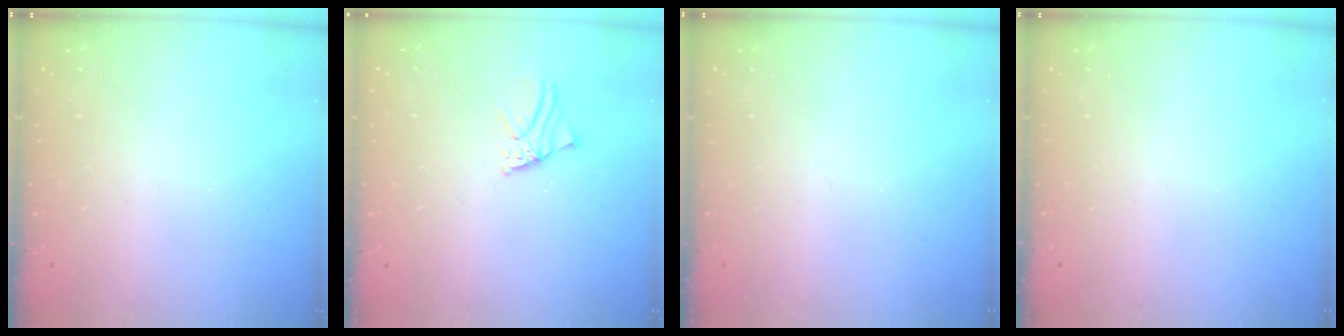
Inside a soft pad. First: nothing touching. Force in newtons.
{"total": 1.7, "press": 1.7, "slide": 0.2}
{"total": 0.0}
{"total": 0.0}